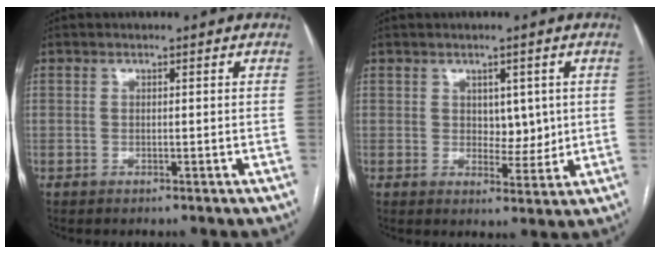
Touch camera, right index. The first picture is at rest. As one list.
[{"total": 4.2, "force": [0.9, 2.6, 3.2], "torque": [-0.039, -0.001, 0.020]}]